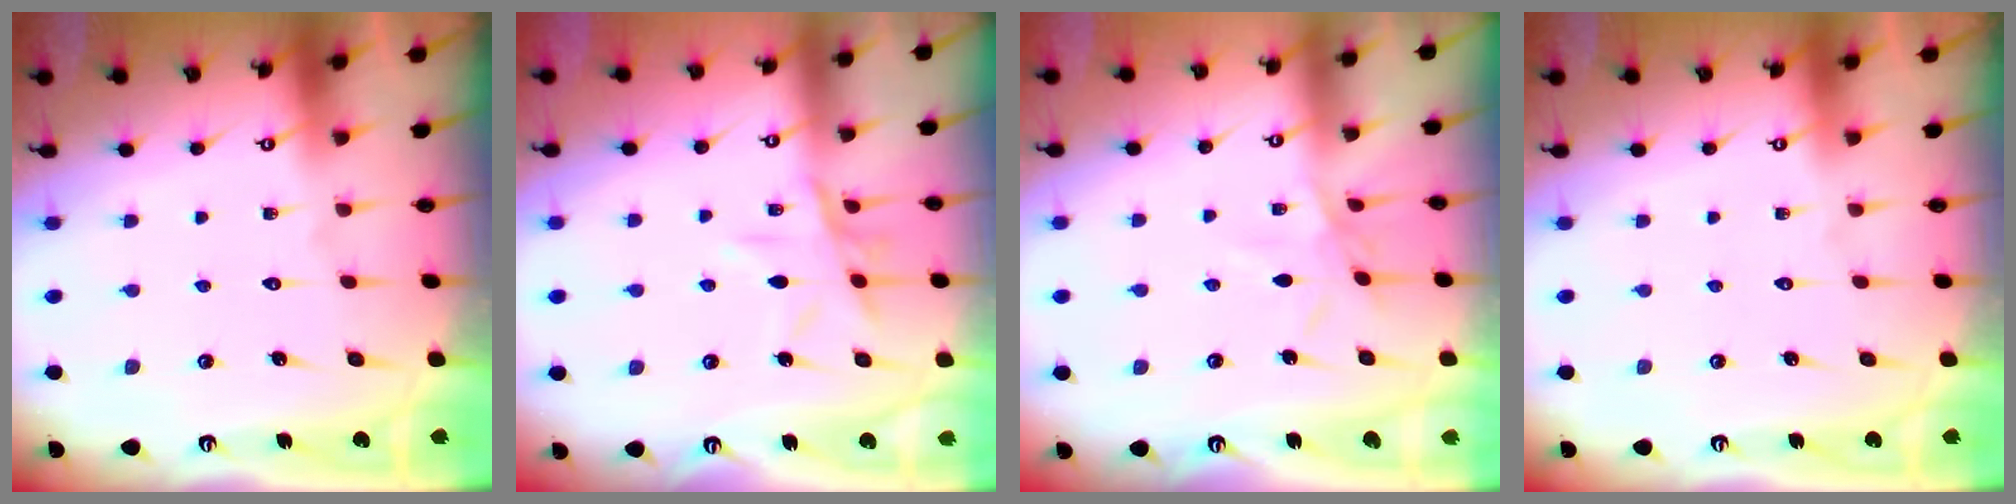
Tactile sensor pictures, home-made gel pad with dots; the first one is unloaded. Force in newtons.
{"total": 10.4, "press": 10.3, "slide": 0.7}
{"total": 4.5, "press": 4.5, "slide": 0.6}
{"total": 0.0}